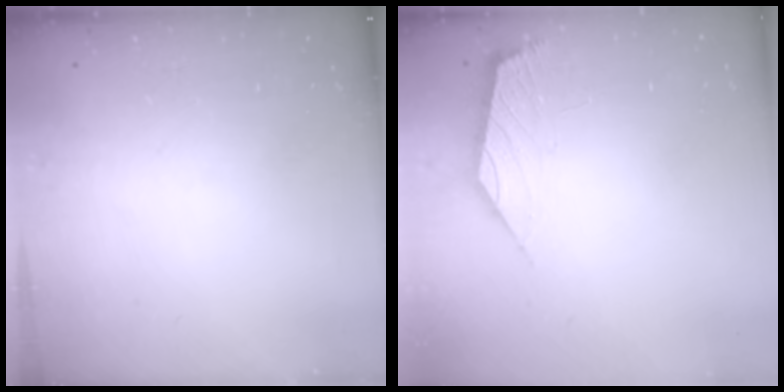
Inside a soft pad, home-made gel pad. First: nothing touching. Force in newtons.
{"total": 2.1, "press": 2.1, "slide": 0.5}